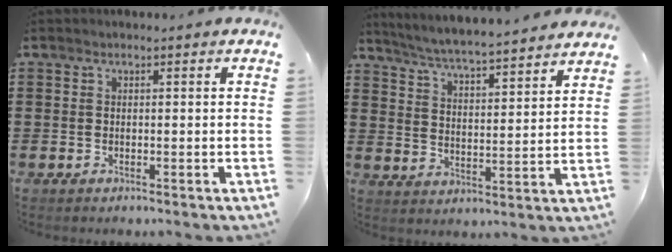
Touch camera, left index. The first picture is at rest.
{"total": 5.0, "force": [4.8, -0.5, 1.2], "torque": [-0.047, -0.038, 0.078]}